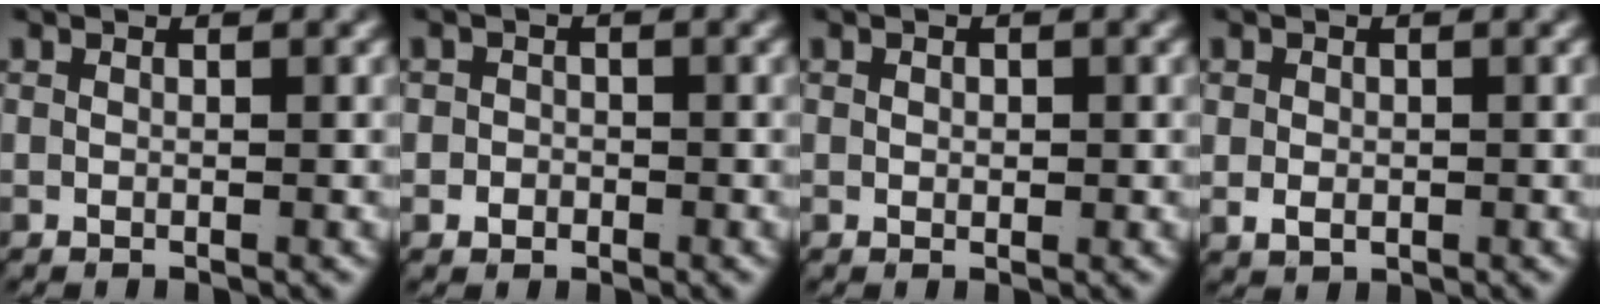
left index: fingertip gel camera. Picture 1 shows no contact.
{"total": 1.4, "force": [-0.7, 1.2, 0.1], "torque": [0.003, -0.007, -0.012]}
{"total": 0.7, "force": [0.0, 0.4, 0.5], "torque": [-0.009, -0.008, 0.005]}
{"total": 1.6, "force": [0.0, 1.3, 1.0], "torque": [-0.022, -0.014, 0.013]}